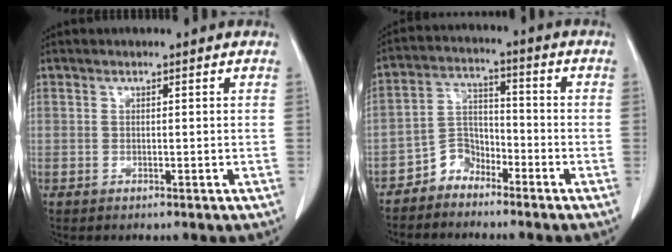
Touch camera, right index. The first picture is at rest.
{"total": 4.9, "force": [-3.9, 2.8, 0.7], "torque": [-0.007, 0.012, -0.078]}